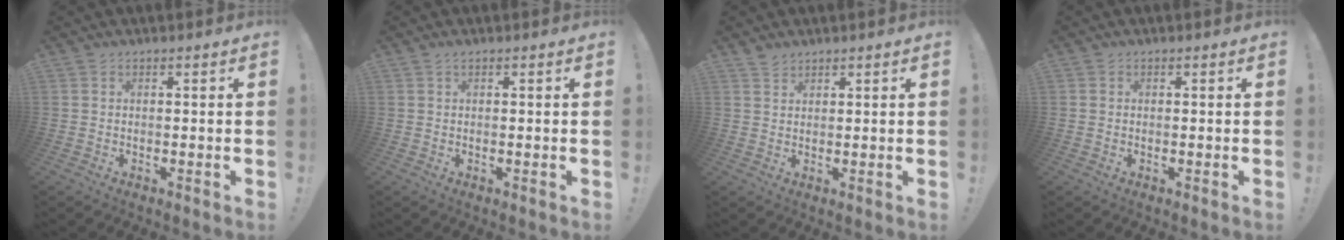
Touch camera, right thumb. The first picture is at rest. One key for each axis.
{"total": 0.7, "fx": 0.5, "fy": 0.0, "fz": 0.5, "tx": -0.003, "ty": -0.003, "tz": 0.007}
{"total": 2.2, "fx": 1.9, "fy": 1.0, "fz": 0.2, "tx": -0.005, "ty": -0.010, "tz": 0.038}
{"total": 0.5, "fx": 0.0, "fy": 0.5, "fz": 0.1, "tx": -0.005, "ty": 0.004, "tz": 0.001}